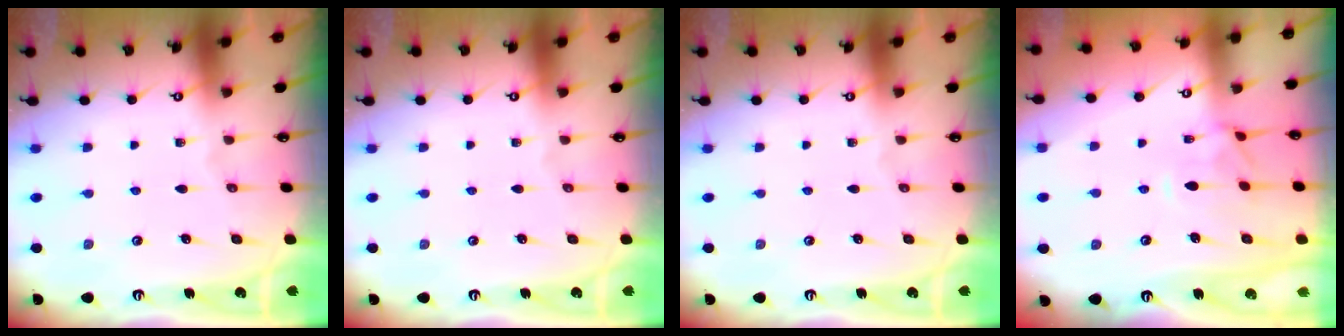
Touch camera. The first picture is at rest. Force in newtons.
{"total": 0.0}
{"total": 0.0}
{"total": 1.8, "press": 1.5, "slide": 1.0}